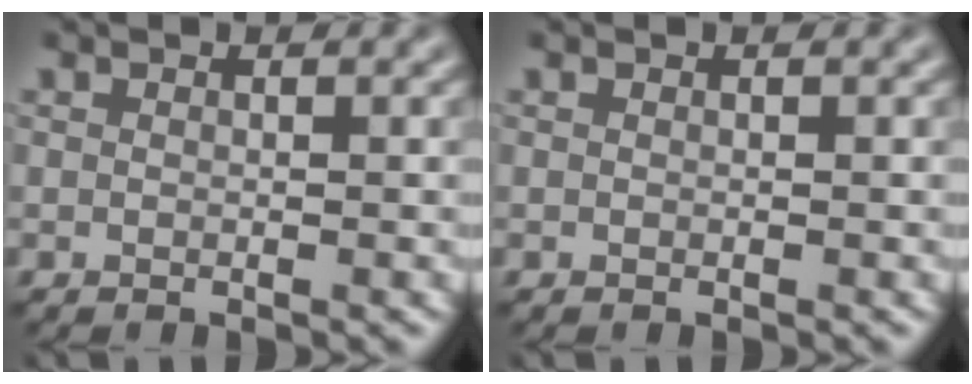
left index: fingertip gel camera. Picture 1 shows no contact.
{"total": 0.0}